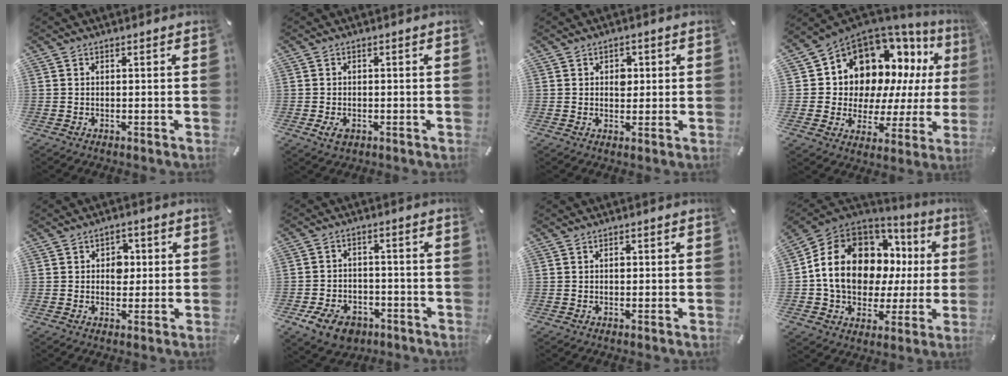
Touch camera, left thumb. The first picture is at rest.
{"total": 2.7, "force": [-1.1, 1.8, 1.7], "torque": [-0.037, 0.002, -0.022]}
{"total": 3.5, "force": [0.6, 2.7, 2.1], "torque": [-0.013, -0.005, 0.001]}
{"total": 12.6, "force": [7.5, 9.2, 4.1], "torque": [-0.070, -0.088, 0.141]}
{"total": 4.5, "force": [0.4, 3.6, 2.6], "torque": [-0.023, -0.002, -0.004]}
{"total": 8.3, "force": [-4.8, 5.7, 3.6], "torque": [-0.074, 0.033, -0.085]}
{"total": 1.1, "force": [0.1, 0.7, 0.8], "torque": [-0.008, 0.000, -0.001]}
{"total": 16.9, "force": [3.2, 12.9, 10.5], "torque": [-0.204, -0.016, 0.061]}